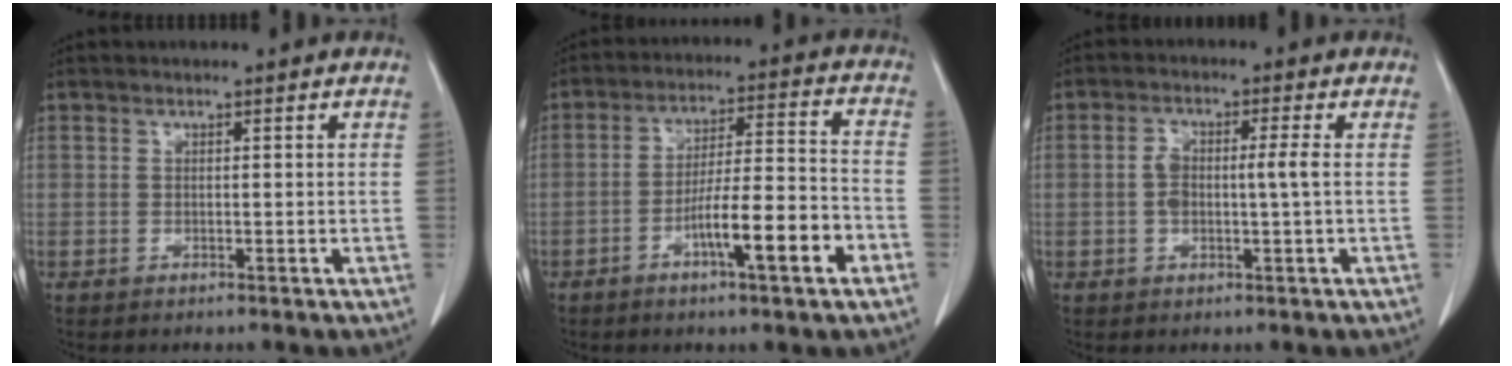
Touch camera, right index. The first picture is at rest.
{"total": 11.5, "force": [-5.1, 0.8, 10.2], "torque": [-0.164, 0.008, -0.082]}
{"total": 4.7, "force": [0.0, 0.9, 4.6], "torque": [-0.095, 0.011, 0.001]}